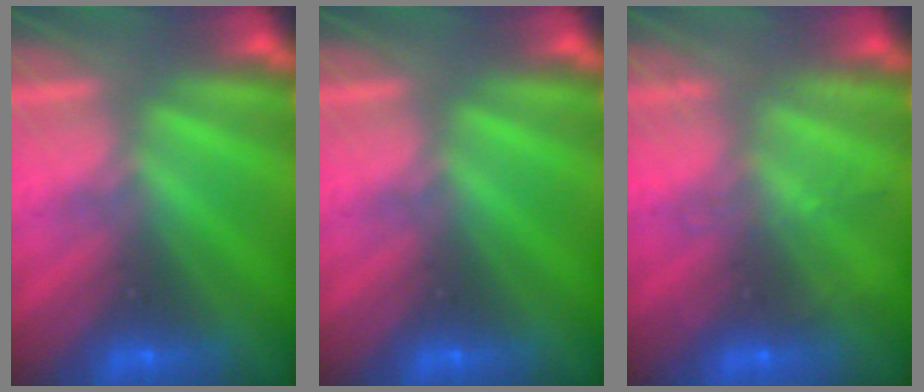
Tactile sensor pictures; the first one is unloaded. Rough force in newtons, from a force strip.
{"total": 0.0}
{"total": 2.1}